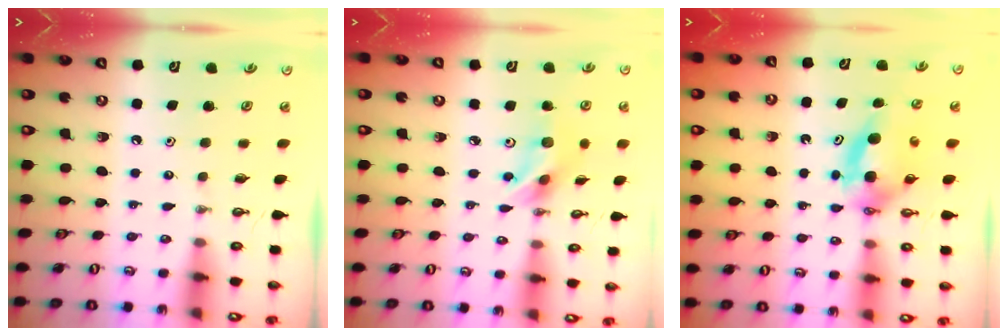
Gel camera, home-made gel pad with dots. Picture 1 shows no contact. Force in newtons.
{"total": 10.7, "press": 10.1, "slide": 3.6}
{"total": 5.6, "press": 5.4, "slide": 1.2}